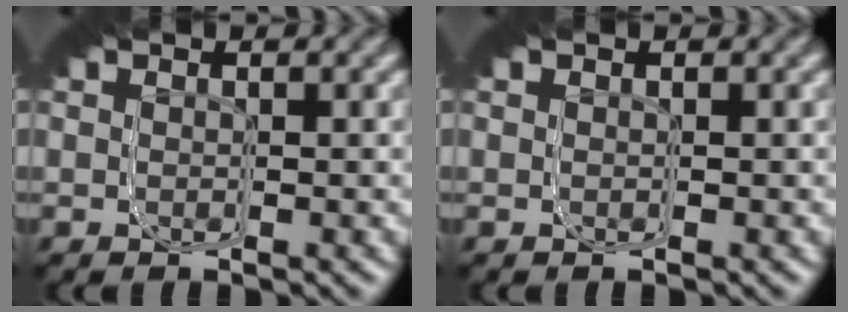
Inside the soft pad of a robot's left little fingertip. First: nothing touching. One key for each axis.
{"total": 0.0}